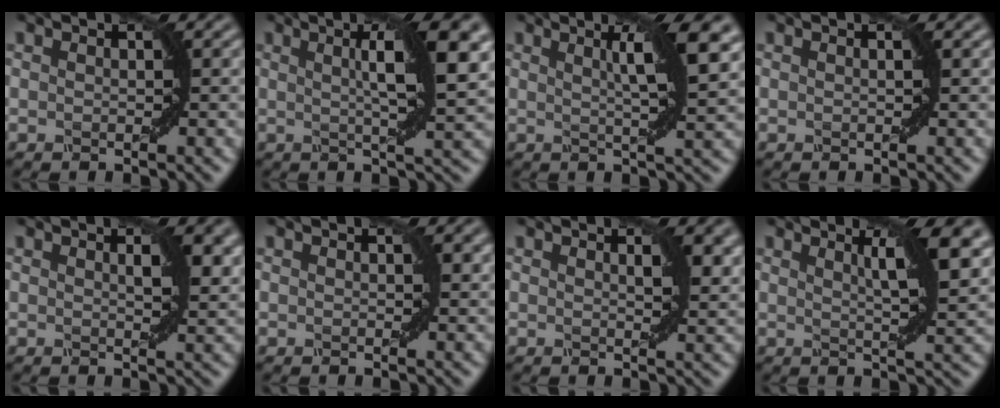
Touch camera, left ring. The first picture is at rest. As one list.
[{"total": 7.7, "force": [2.1, 1.6, 7.2], "torque": [-0.088, 0.014, 0.029]}, {"total": 5.8, "force": [2.1, 1.1, 5.3], "torque": [-0.066, 0.006, 0.033]}, {"total": 0.0}, {"total": 3.1, "force": [1.2, 1.0, 2.7], "torque": [-0.034, 0.002, 0.021]}, {"total": 0.6, "force": [0.3, 0.2, 0.5], "torque": [-0.006, 0.000, 0.007]}, {"total": 2.7, "force": [1.3, 0.9, 2.3], "torque": [-0.028, 0.001, 0.023]}, {"total": 5.6, "force": [2.4, 1.1, 4.9], "torque": [-0.062, 0.003, 0.040]}]